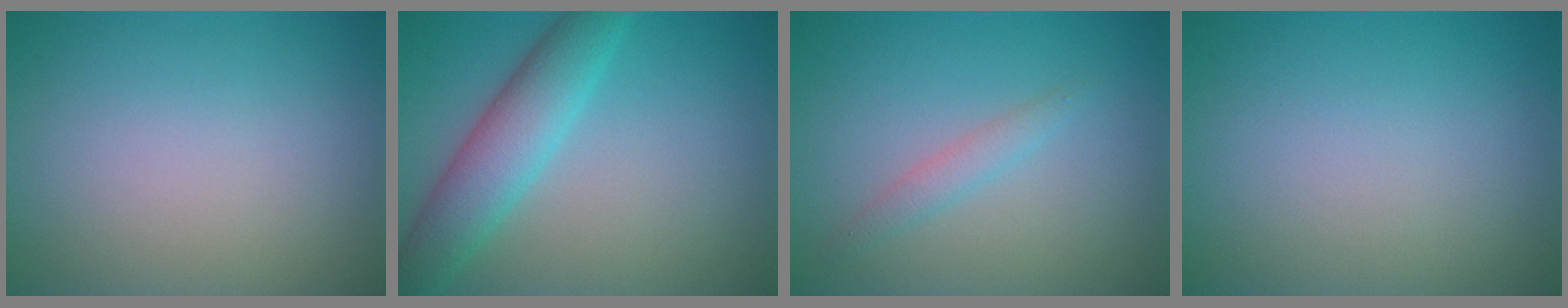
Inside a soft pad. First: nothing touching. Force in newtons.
{"total": 5.4, "press": 5.4, "slide": 0.1}
{"total": 1.4, "press": 1.4, "slide": 0.1}
{"total": 0.0}